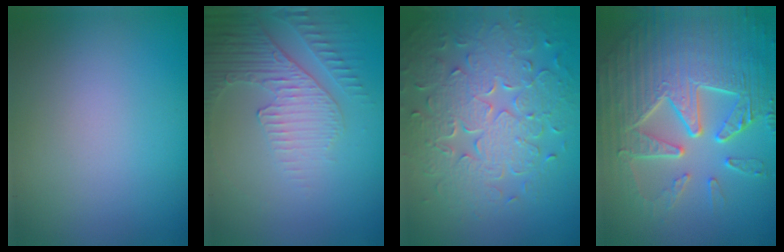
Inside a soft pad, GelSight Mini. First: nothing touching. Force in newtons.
{"total": 4.0, "press": 3.5, "slide": 1.8}
{"total": 8.0, "press": 5.8, "slide": 5.5}
{"total": 9.6, "press": 6.3, "slide": 7.2}